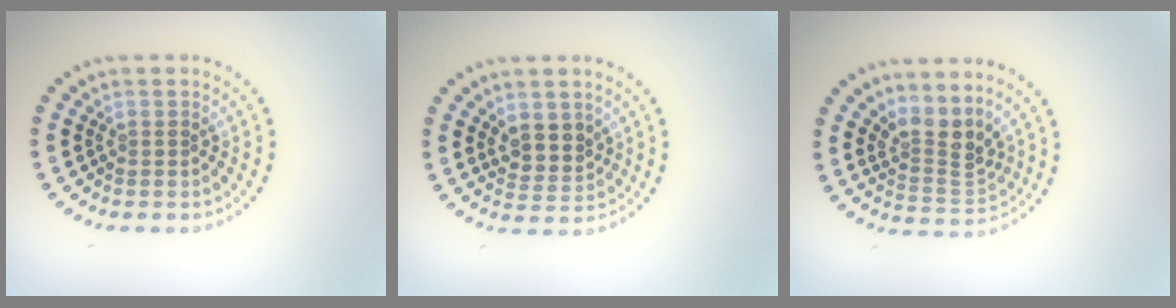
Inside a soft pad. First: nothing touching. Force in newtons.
{"total": 2.6, "press": 2.3, "slide": 1.2}
{"total": 3.4, "press": 2.4, "slide": 2.4}